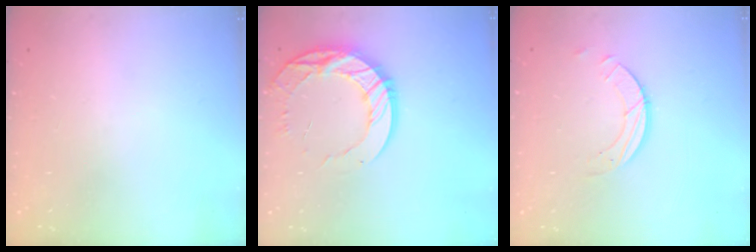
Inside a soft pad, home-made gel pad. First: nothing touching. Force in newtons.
{"total": 15.4, "press": 15.3, "slide": 1.3}
{"total": 3.9, "press": 3.9, "slide": 0.4}